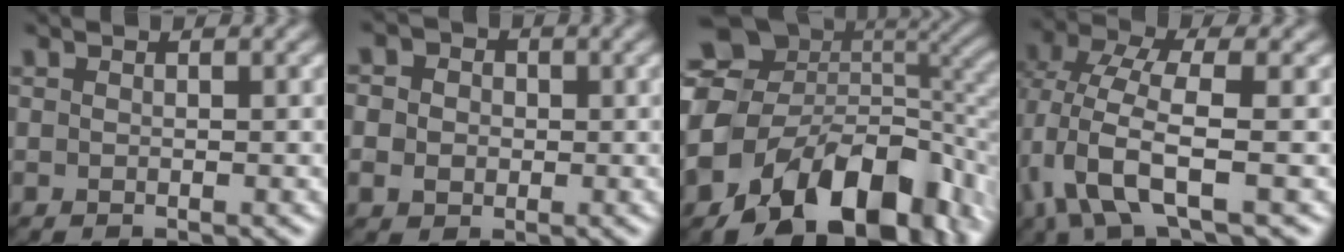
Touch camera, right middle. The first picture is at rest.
{"total": 6.3, "force": [2.1, 5.1, 3.0], "torque": [-0.059, 0.030, 0.001]}
{"total": 16.8, "force": [-5.2, 10.9, 11.7], "torque": [-0.195, -0.019, -0.072]}
{"total": 6.4, "force": [-2.0, 2.4, 5.6], "torque": [-0.130, 0.004, -0.046]}